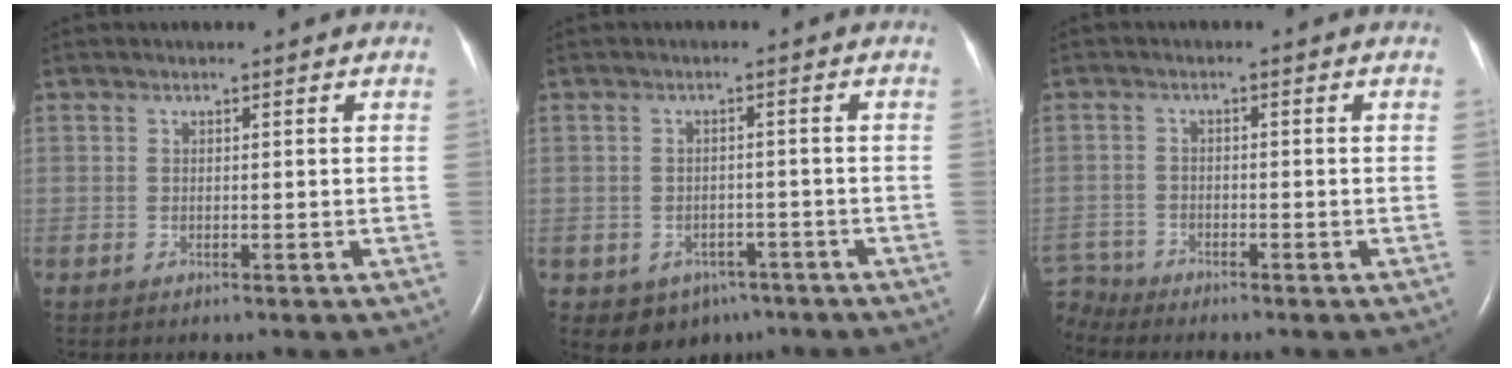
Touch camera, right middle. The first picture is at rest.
{"total": 5.0, "force": [-3.0, 3.8, 1.4], "torque": [-0.019, 0.011, -0.032]}
{"total": 4.0, "force": [-3.9, 0.4, -0.3], "torque": [0.003, -0.010, -0.075]}